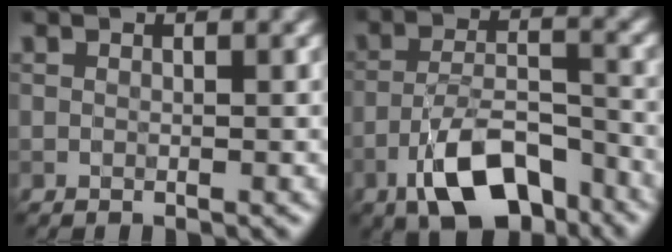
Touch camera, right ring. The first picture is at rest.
{"total": 8.5, "force": [-5.3, 3.2, 5.8], "torque": [-0.095, 0.007, -0.096]}